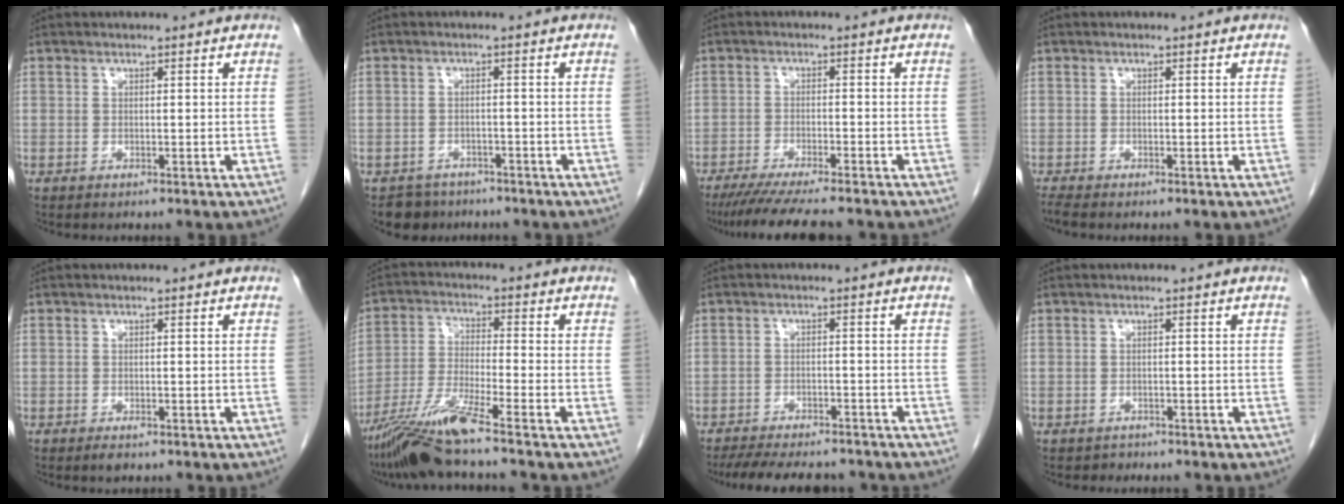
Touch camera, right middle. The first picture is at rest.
{"total": 3.9, "force": [-3.1, 2.4, -0.1], "torque": [0.003, 0.005, -0.048]}
{"total": 11.4, "force": [-9.7, 0.6, 5.9], "torque": [-0.078, -0.026, -0.149]}
{"total": 1.1, "force": [-1.0, -0.2, 0.3], "torque": [-0.016, -0.007, -0.022]}
{"total": 1.2, "force": [-0.8, 0.5, 0.8], "torque": [-0.012, -0.001, -0.007]}
{"total": 9.4, "force": [-7.1, -1.2, 6.0], "torque": [-0.123, -0.030, -0.137]}
{"total": 12.9, "force": [-11.3, 3.5, 5.1], "torque": [-0.090, -0.001, -0.152]}
{"total": 1.0, "force": [-0.8, 0.6, -0.2], "torque": [-0.004, 0.001, -0.015]}